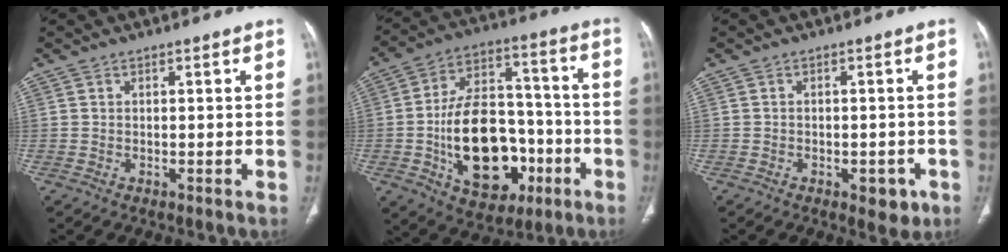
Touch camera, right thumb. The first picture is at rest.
{"total": 22.1, "force": [-5.8, 14.1, 16.0], "torque": [-0.226, 0.044, -0.077]}
{"total": 4.2, "force": [-1.9, 2.3, 2.9], "torque": [-0.016, 0.007, -0.018]}